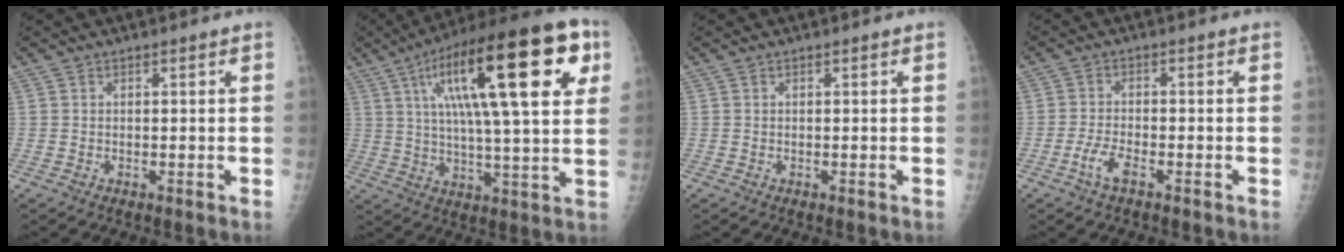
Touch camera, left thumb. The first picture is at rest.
{"total": 27.3, "force": [9.6, 7.5, 24.5], "torque": [-0.376, 0.014, 0.140]}
{"total": 0.0}
{"total": 3.6, "force": [-2.3, 1.0, 2.5], "torque": [-0.061, 0.013, -0.045]}